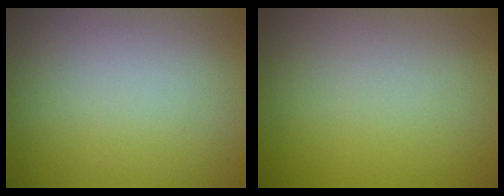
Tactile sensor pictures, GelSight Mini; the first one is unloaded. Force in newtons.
{"total": 0.0}